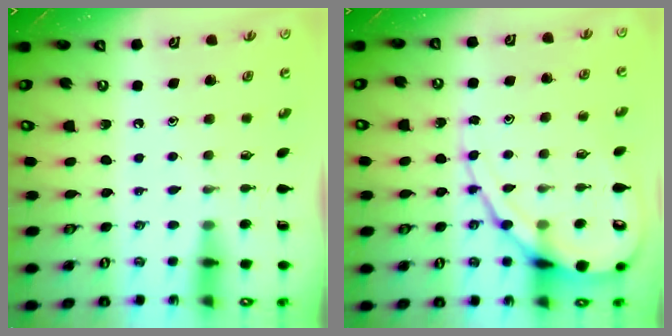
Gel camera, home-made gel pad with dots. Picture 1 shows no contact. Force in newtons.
{"total": 13.0, "press": 13.0, "slide": 1.3}